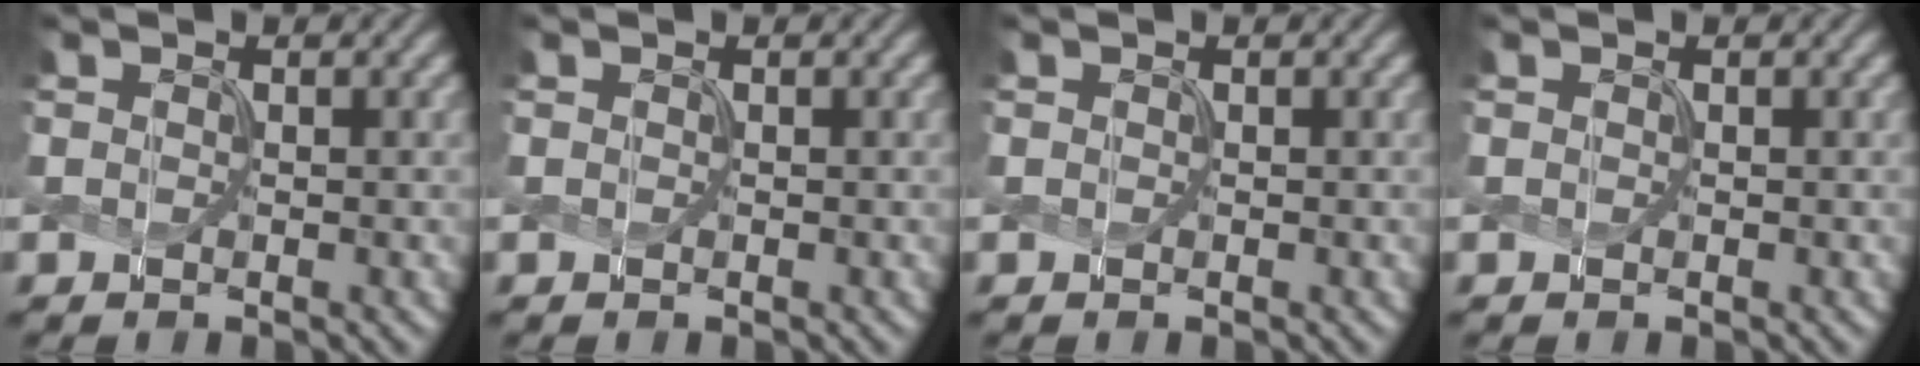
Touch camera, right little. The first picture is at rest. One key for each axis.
{"total": 0.0}
{"total": 0.0}
{"total": 0.0}